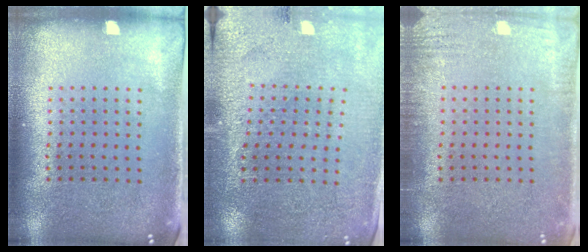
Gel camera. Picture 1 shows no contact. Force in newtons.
{"total": 2.8, "press": 2.8, "slide": 0.3}
{"total": 2.3, "press": 2.2, "slide": 0.4}